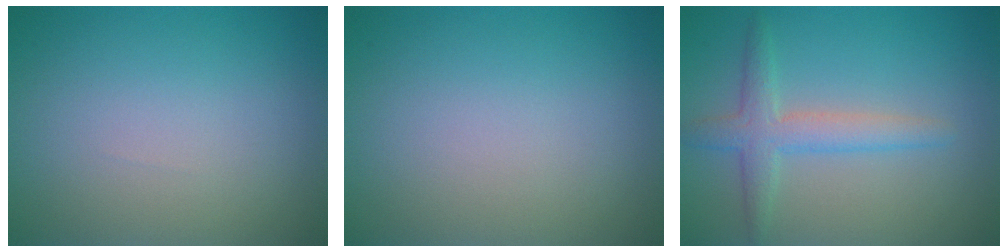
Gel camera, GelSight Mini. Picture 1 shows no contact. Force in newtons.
{"total": 0.0}
{"total": 3.1, "press": 3.1, "slide": 0.1}